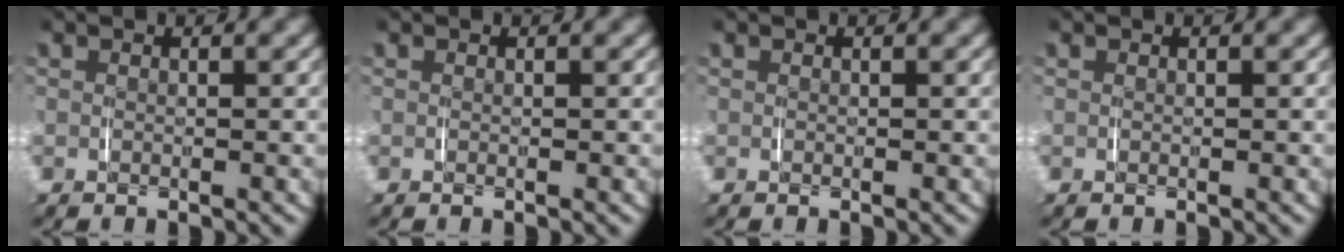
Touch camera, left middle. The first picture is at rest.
{"total": 0.0}
{"total": 0.0}
{"total": 0.0}